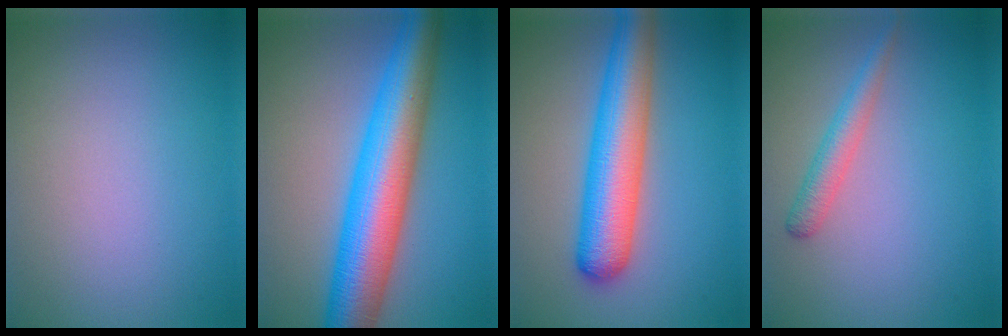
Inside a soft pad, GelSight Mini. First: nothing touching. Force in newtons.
{"total": 10.8, "press": 10.8, "slide": 0.2}
{"total": 7.6, "press": 7.6, "slide": 0.3}
{"total": 2.3, "press": 2.3, "slide": 0.0}